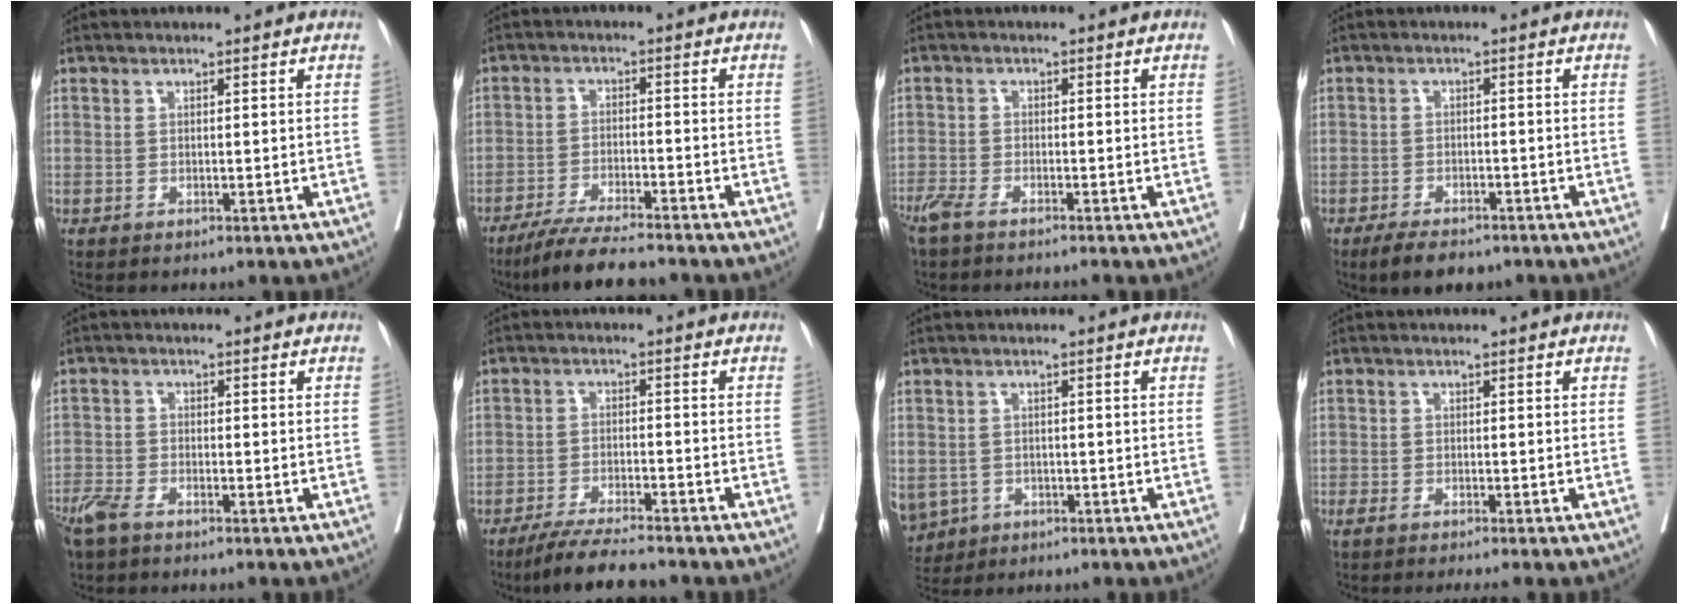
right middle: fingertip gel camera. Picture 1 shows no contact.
{"total": 8.8, "force": [-7.7, 0.0, 4.4], "torque": [-0.072, -0.028, -0.129]}
{"total": 4.6, "force": [-3.9, 0.6, 2.4], "torque": [-0.042, -0.009, -0.071]}
{"total": 5.5, "force": [-4.2, 2.0, 2.9], "torque": [-0.047, -0.006, -0.064]}
{"total": 4.4, "force": [-3.5, 1.3, 2.2], "torque": [-0.047, -0.005, -0.071]}
{"total": 8.3, "force": [-7.3, 0.0, 3.9], "torque": [-0.063, -0.026, -0.124]}
{"total": 10.2, "force": [-4.4, 8.4, 3.7], "torque": [-0.119, -0.007, -0.059]}
{"total": 4.0, "force": [-3.4, -0.2, 2.0], "torque": [-0.022, -0.005, -0.055]}